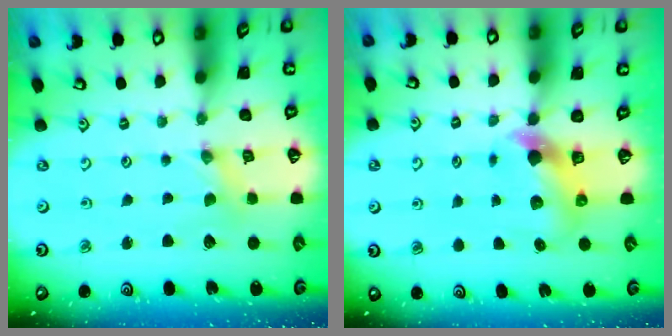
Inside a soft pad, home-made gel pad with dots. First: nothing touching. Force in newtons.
{"total": 5.2, "press": 5.1, "slide": 0.8}